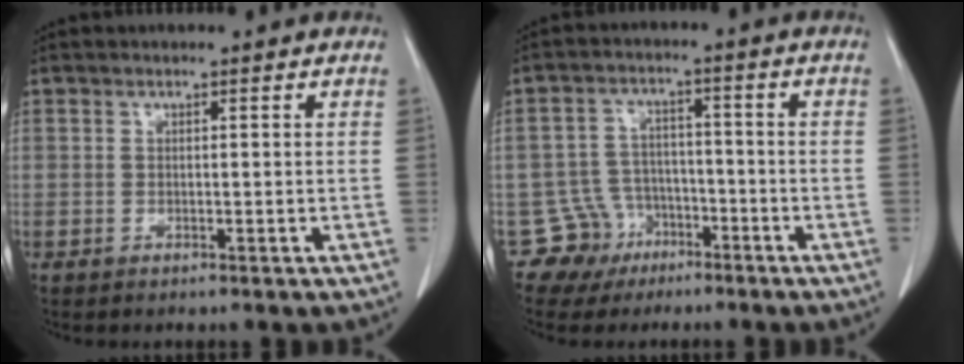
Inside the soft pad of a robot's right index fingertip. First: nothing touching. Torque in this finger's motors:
{"motor_torque": [-0.52, 0.24, -0.59, -0.21]}